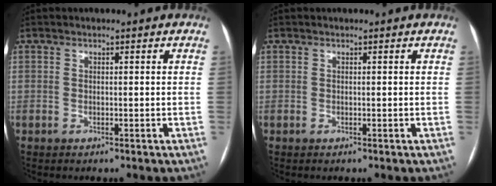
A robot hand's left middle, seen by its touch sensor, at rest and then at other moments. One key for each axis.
{"total": 0.0}